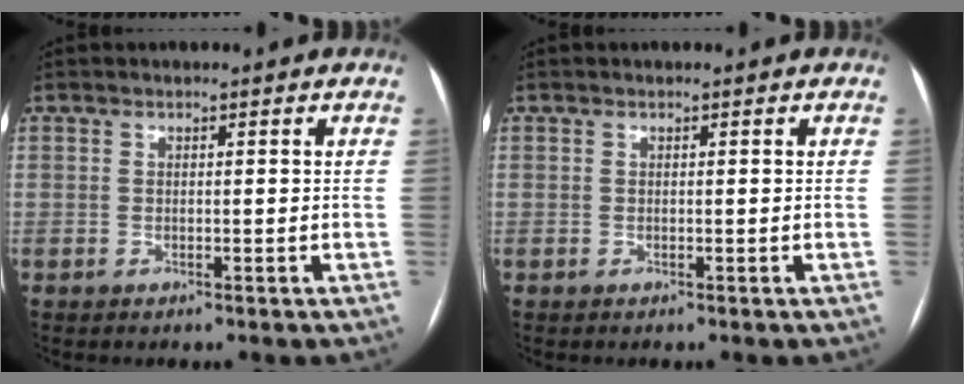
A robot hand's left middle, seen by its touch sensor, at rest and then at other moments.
{"total": 0.0}